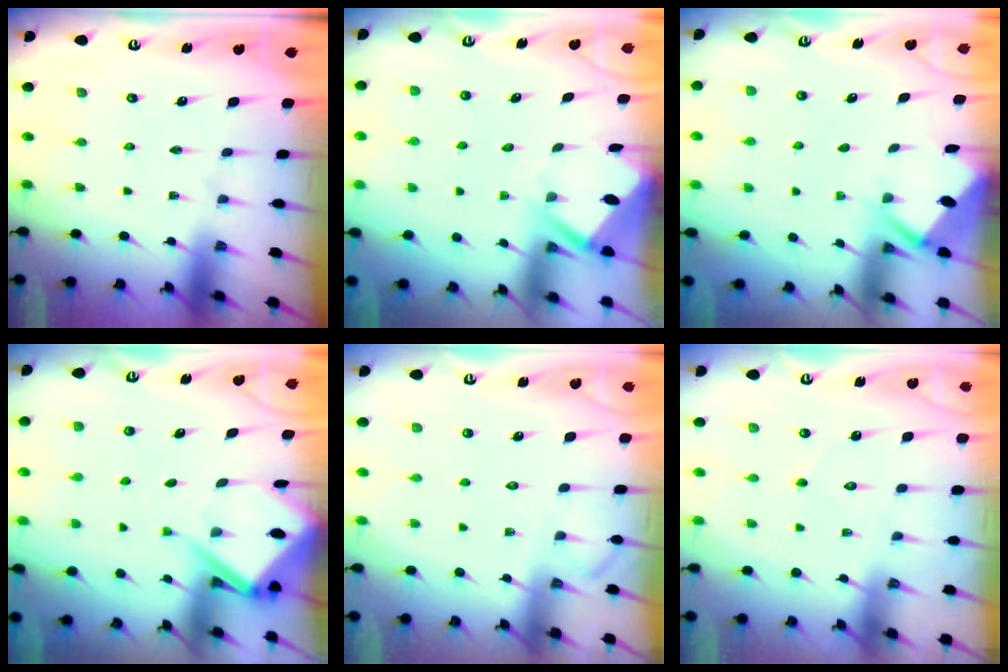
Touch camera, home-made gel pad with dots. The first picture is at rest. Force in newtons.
{"total": 3.4, "press": 3.4, "slide": 0.3}
{"total": 2.6, "press": 2.6, "slide": 0.3}
{"total": 7.2, "press": 7.2, "slide": 0.6}
{"total": 5.3, "press": 5.3, "slide": 0.7}
{"total": 4.7, "press": 4.7, "slide": 0.5}